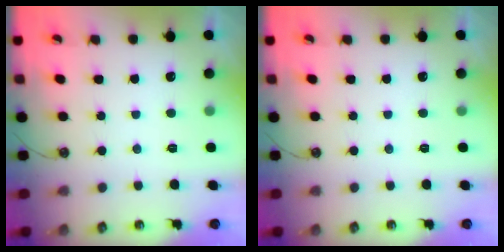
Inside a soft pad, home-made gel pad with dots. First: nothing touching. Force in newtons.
{"total": 0.0}